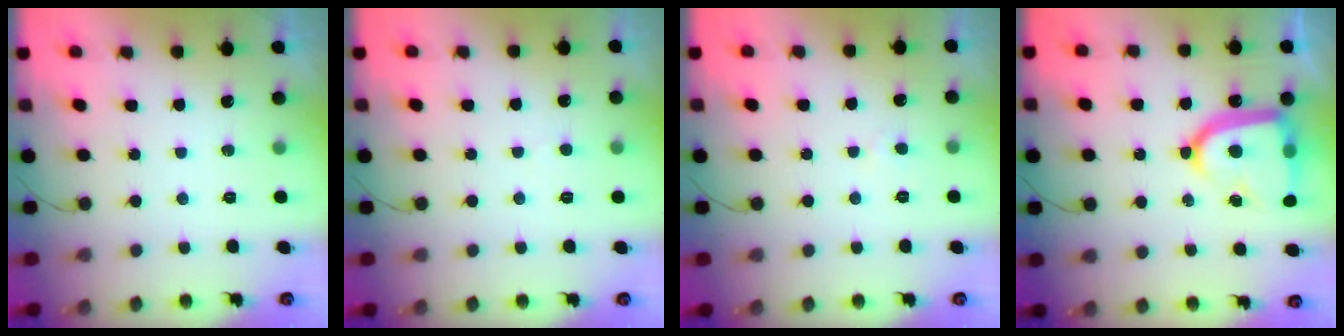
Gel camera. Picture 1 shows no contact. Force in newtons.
{"total": 2.4, "press": 2.4, "slide": 0.2}
{"total": 2.4, "press": 2.3, "slide": 0.3}
{"total": 18.3, "press": 18.2, "slide": 1.5}